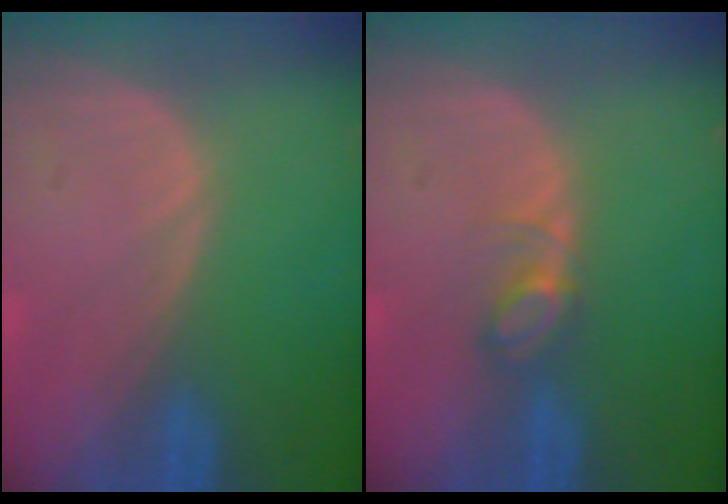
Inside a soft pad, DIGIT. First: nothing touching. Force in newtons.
{"total": 2.8, "press": 2.8, "slide": 0.4}